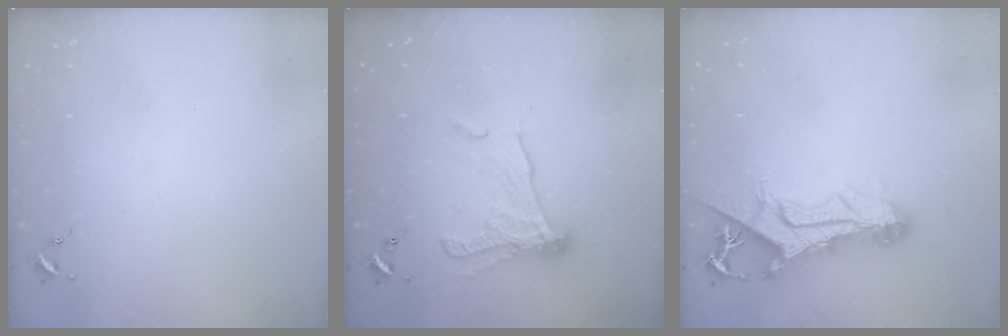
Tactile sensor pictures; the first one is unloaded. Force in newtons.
{"total": 13.6, "press": 13.5, "slide": 1.3}
{"total": 13.4, "press": 13.3, "slide": 1.3}